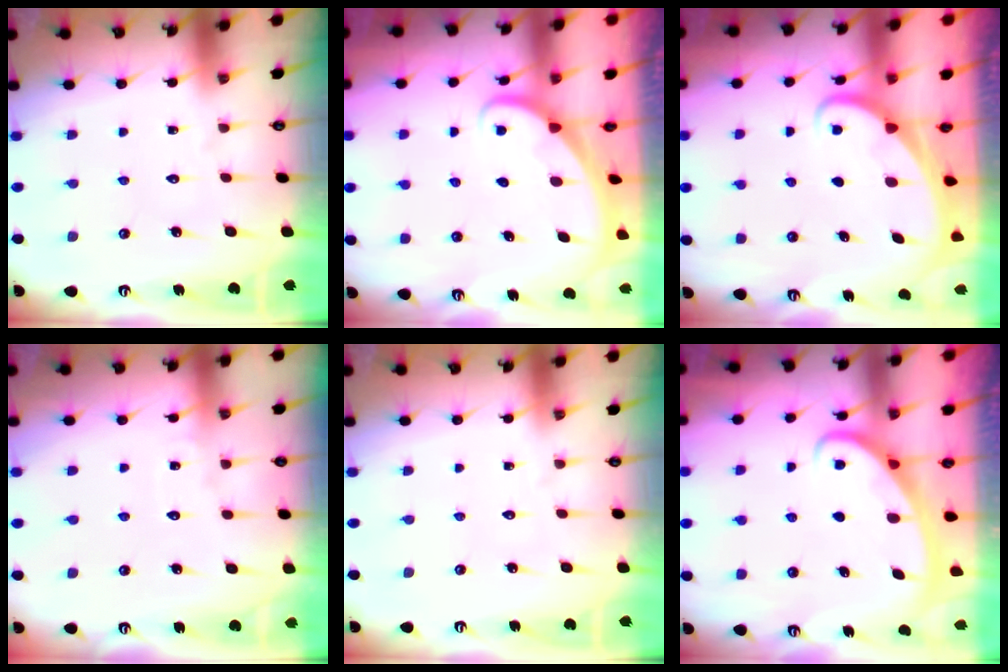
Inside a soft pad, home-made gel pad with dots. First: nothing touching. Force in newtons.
{"total": 1.7, "press": 1.7, "slide": 0.1}
{"total": 1.5, "press": 1.5, "slide": 0.1}
{"total": 3.2, "press": 3.2, "slide": 0.4}
{"total": 0.0}
{"total": 2.8, "press": 2.8, "slide": 0.4}